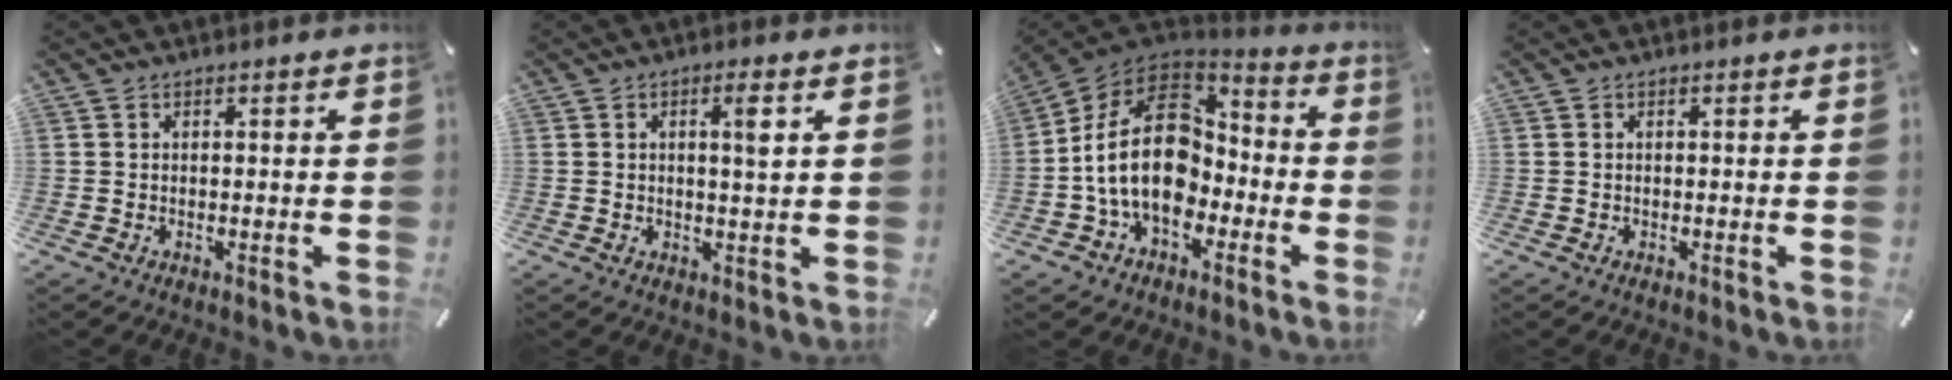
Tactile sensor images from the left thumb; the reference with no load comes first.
{"total": 3.9, "force": [1.1, 0.5, 3.7], "torque": [-0.066, -0.002, 0.014]}
{"total": 21.0, "force": [-2.0, 15.2, 14.3], "torque": [-0.275, 0.017, -0.031]}
{"total": 0.0}